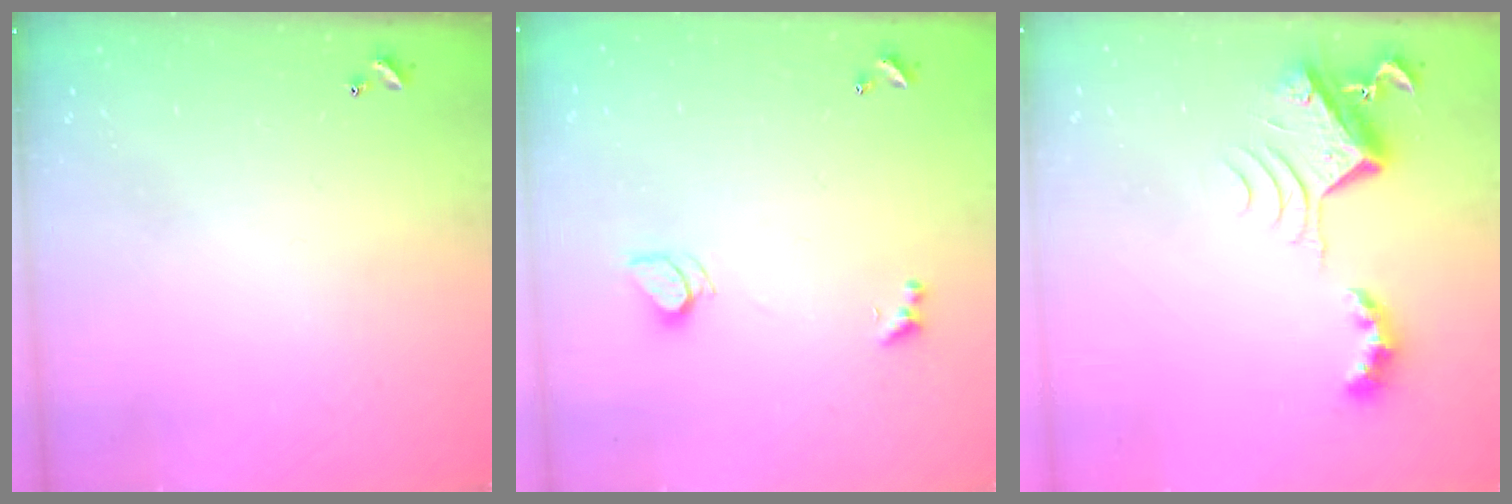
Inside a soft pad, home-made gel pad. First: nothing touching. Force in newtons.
{"total": 2.5, "press": 2.4, "slide": 0.6}
{"total": 7.2, "press": 7.1, "slide": 0.9}